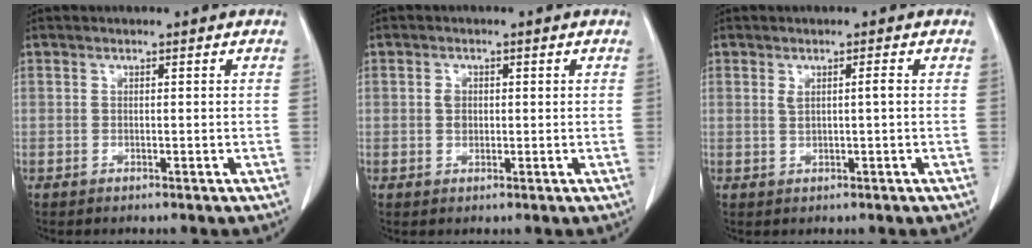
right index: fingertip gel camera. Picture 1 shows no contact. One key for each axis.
{"total": 1.7, "fx": 0.1, "fy": 1.3, "fz": 1.1, "tx": -0.018, "ty": 0.003, "tz": 0.002}
{"total": 1.7, "fx": 0.3, "fy": 0.1, "fz": 1.7, "tx": -0.032, "ty": 0.005, "tz": 0.009}